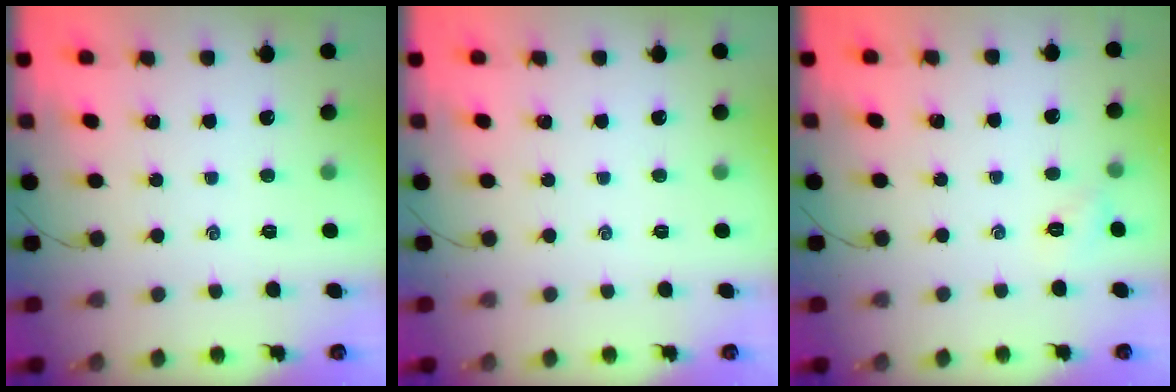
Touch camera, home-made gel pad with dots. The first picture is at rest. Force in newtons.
{"total": 0.0}
{"total": 2.6, "press": 2.6, "slide": 0.6}